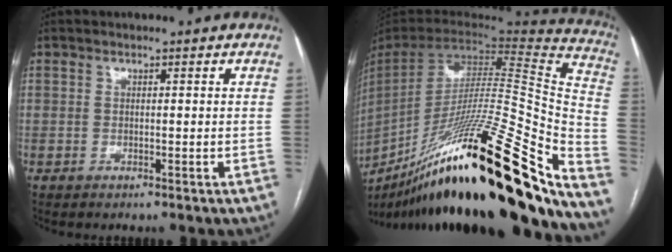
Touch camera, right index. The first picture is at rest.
{"total": 45.6, "force": [-28.9, 5.1, 34.9], "torque": [-0.504, -0.073, -0.446]}